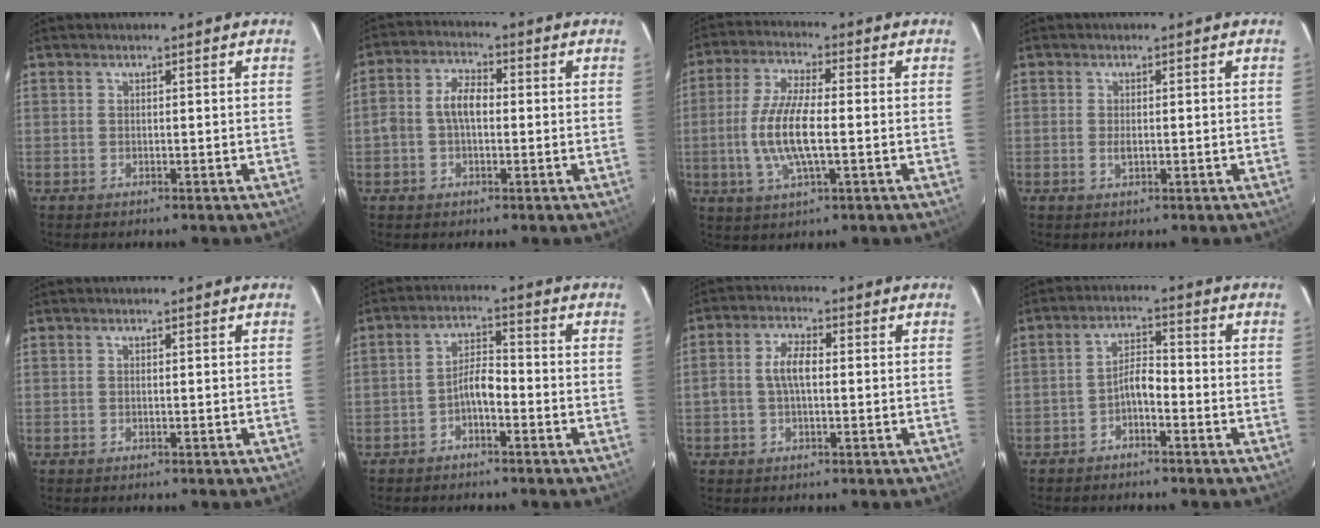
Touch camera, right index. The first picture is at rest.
{"total": 5.9, "force": [-0.3, 3.4, 4.8], "torque": [-0.095, 0.018, -0.007]}
{"total": 10.9, "force": [-1.5, 3.0, 10.4], "torque": [-0.214, -0.004, -0.030]}
{"total": 1.4, "force": [-0.2, 0.7, 1.1], "torque": [-0.022, -0.002, -0.002]}
{"total": 0.0}
{"total": 3.9, "force": [-2.4, 1.3, 2.8], "torque": [-0.057, 0.014, -0.042]}
{"total": 5.1, "force": [0.0, 2.4, 4.5], "torque": [-0.091, 0.011, 0.000]}
{"total": 3.5, "force": [-2.4, 1.2, 2.3], "torque": [-0.050, 0.014, -0.042]}